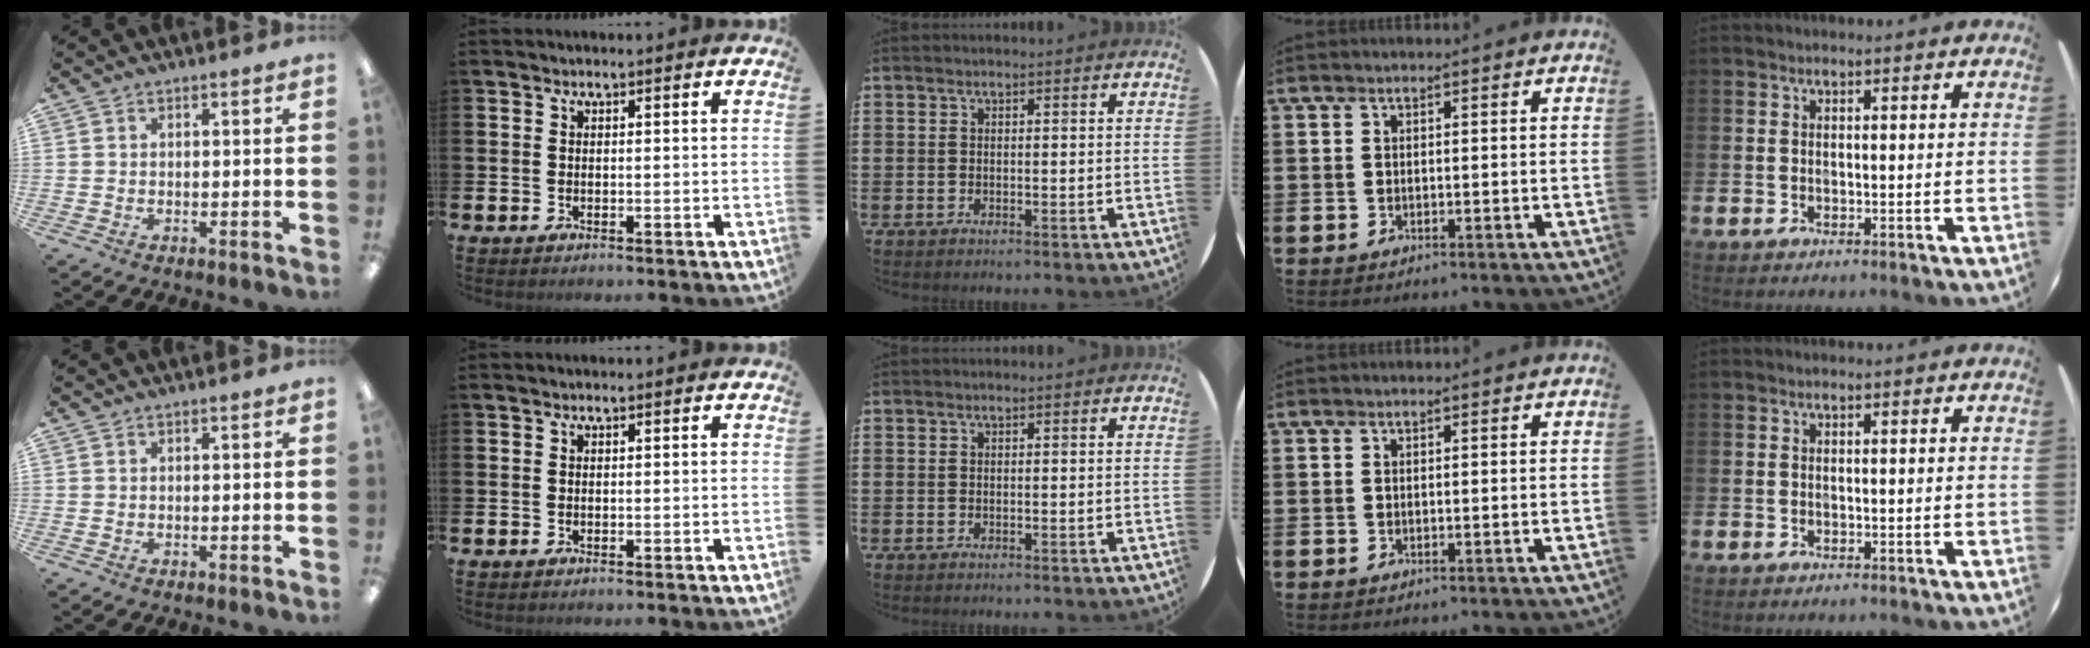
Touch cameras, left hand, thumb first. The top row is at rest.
{}